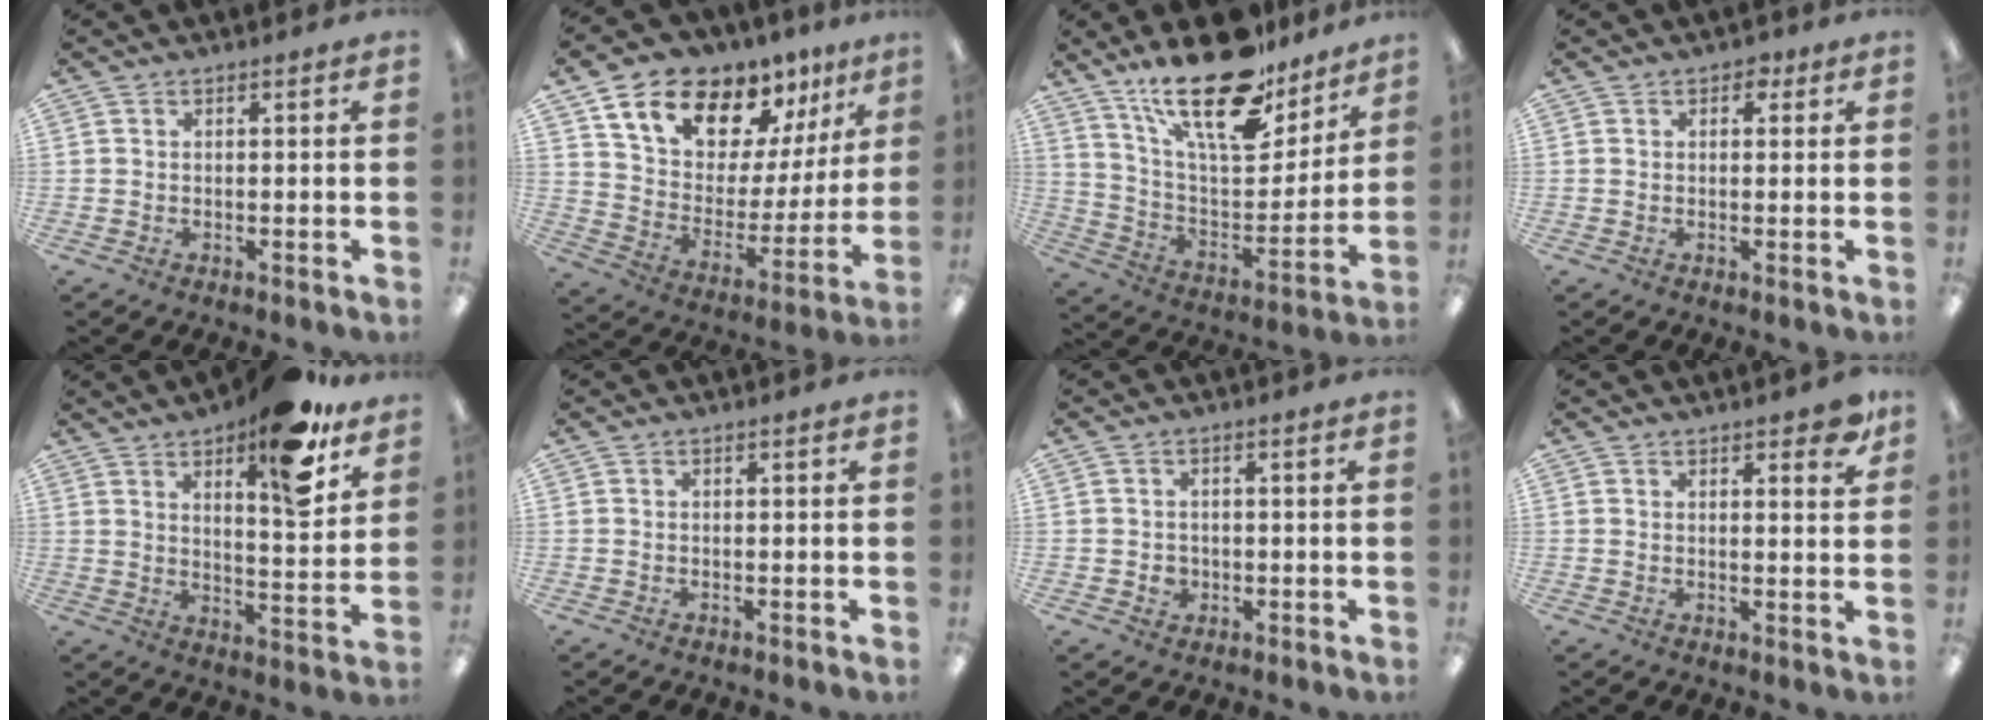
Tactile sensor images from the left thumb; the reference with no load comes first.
{"total": 15.3, "force": [12.2, 7.5, 5.3], "torque": [-0.111, -0.090, 0.221]}
{"total": 24.5, "force": [17.6, 9.4, 14.2], "torque": [-0.227, -0.106, 0.301]}
{"total": 2.1, "force": [1.0, 1.5, 1.1], "torque": [-0.007, -0.001, 0.014]}
{"total": 16.5, "force": [11.2, 5.1, 11.0], "torque": [-0.151, -0.068, 0.177]}
{"total": 0.0}
{"total": 2.4, "force": [-0.2, 2.3, 0.9], "torque": [-0.010, 0.001, -0.006]}
{"total": 4.4, "force": [3.3, 1.5, 2.5], "torque": [-0.024, -0.015, 0.052]}